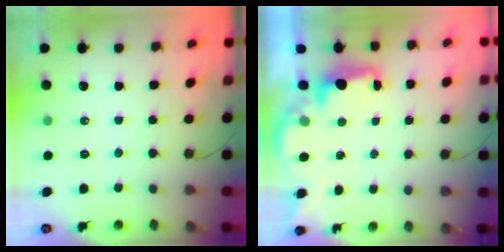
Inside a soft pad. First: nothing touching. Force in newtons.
{"total": 2.1, "press": 2.0, "slide": 0.8}